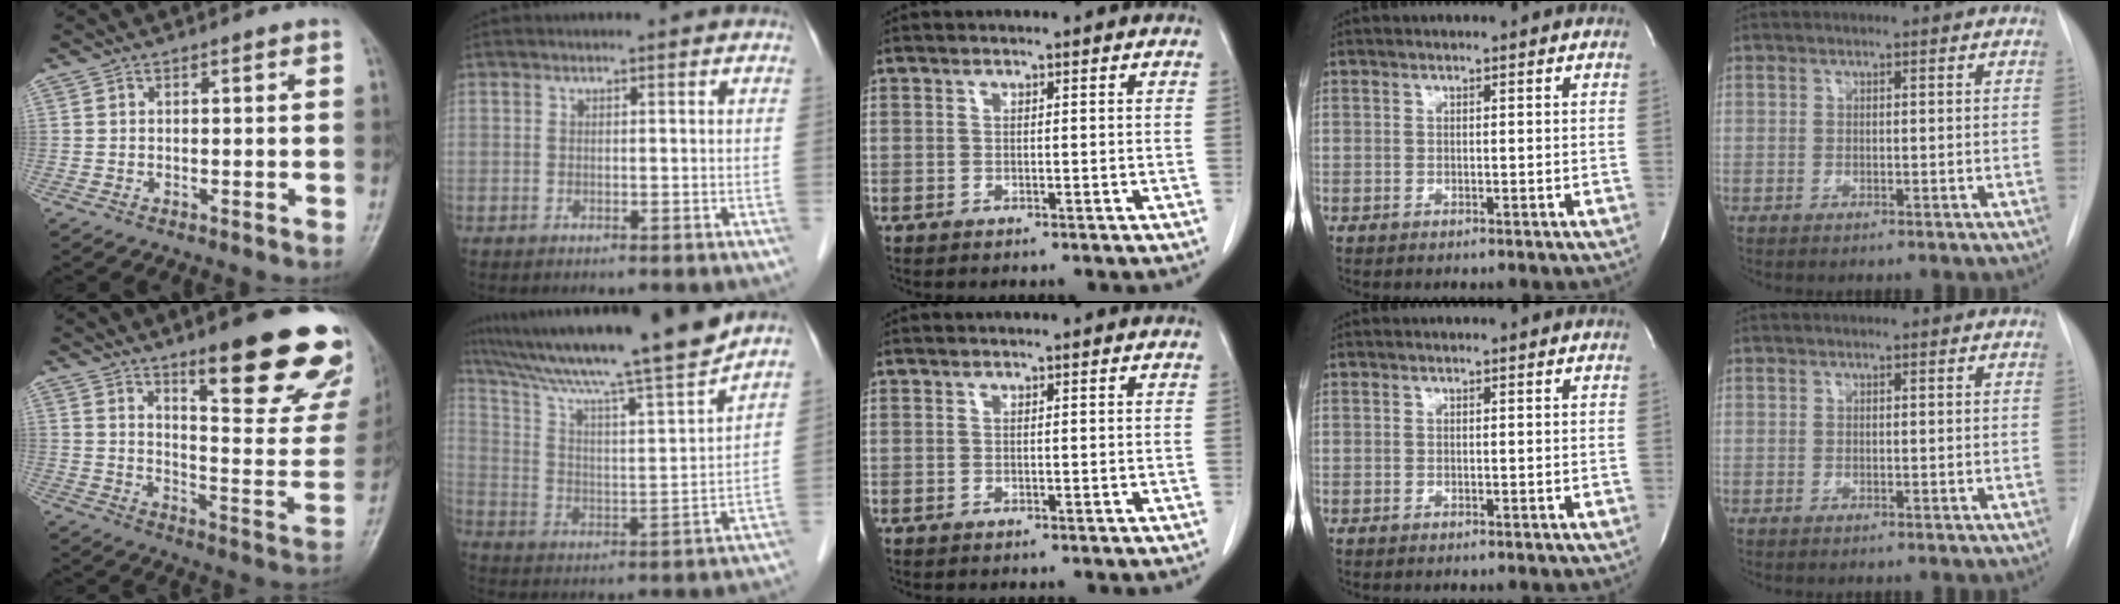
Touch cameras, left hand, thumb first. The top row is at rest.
{"thumb": {"total": 23.6, "force": [14.7, 6.0, 17.4], "torque": [-0.187, -0.092, 0.211]}, "index": {"total": 19.4, "force": [16.7, -1.4, 9.7], "torque": [-0.167, -0.013, 0.265]}}